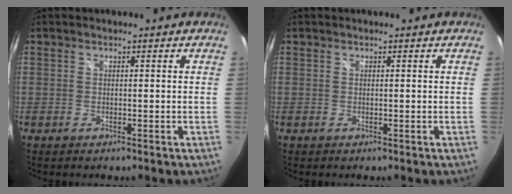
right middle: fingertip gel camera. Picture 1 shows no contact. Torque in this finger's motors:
{"motor_torque": [0.02, -0.02, 0.00, 0.01]}